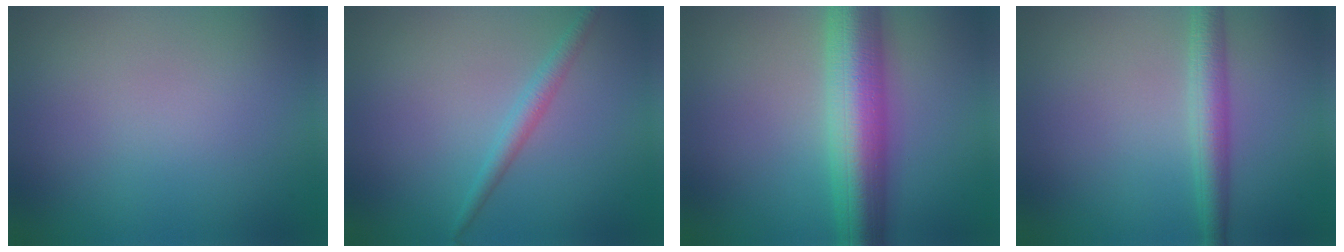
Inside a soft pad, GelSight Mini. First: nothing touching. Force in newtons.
{"total": 1.8, "press": 1.8, "slide": 0.1}
{"total": 9.7, "press": 9.7, "slide": 0.3}
{"total": 3.3, "press": 3.3, "slide": 0.1}